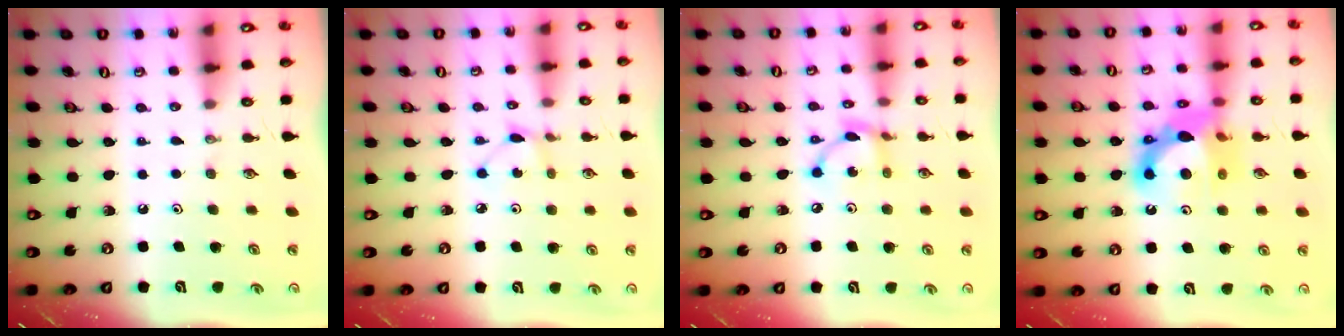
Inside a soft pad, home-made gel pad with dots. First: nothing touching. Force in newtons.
{"total": 3.1, "press": 3.0, "slide": 0.5}
{"total": 7.3, "press": 7.3, "slide": 0.2}
{"total": 14.1, "press": 14.1, "slide": 1.1}